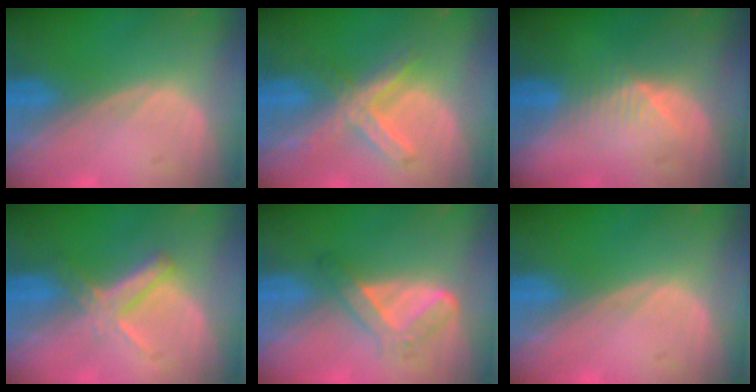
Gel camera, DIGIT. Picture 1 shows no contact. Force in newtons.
{"total": 7.0, "press": 6.2, "slide": 3.3}
{"total": 4.1, "press": 4.0, "slide": 0.9}
{"total": 5.6, "press": 5.1, "slide": 2.2}
{"total": 5.3, "press": 4.6, "slide": 2.6}
{"total": 0.0}